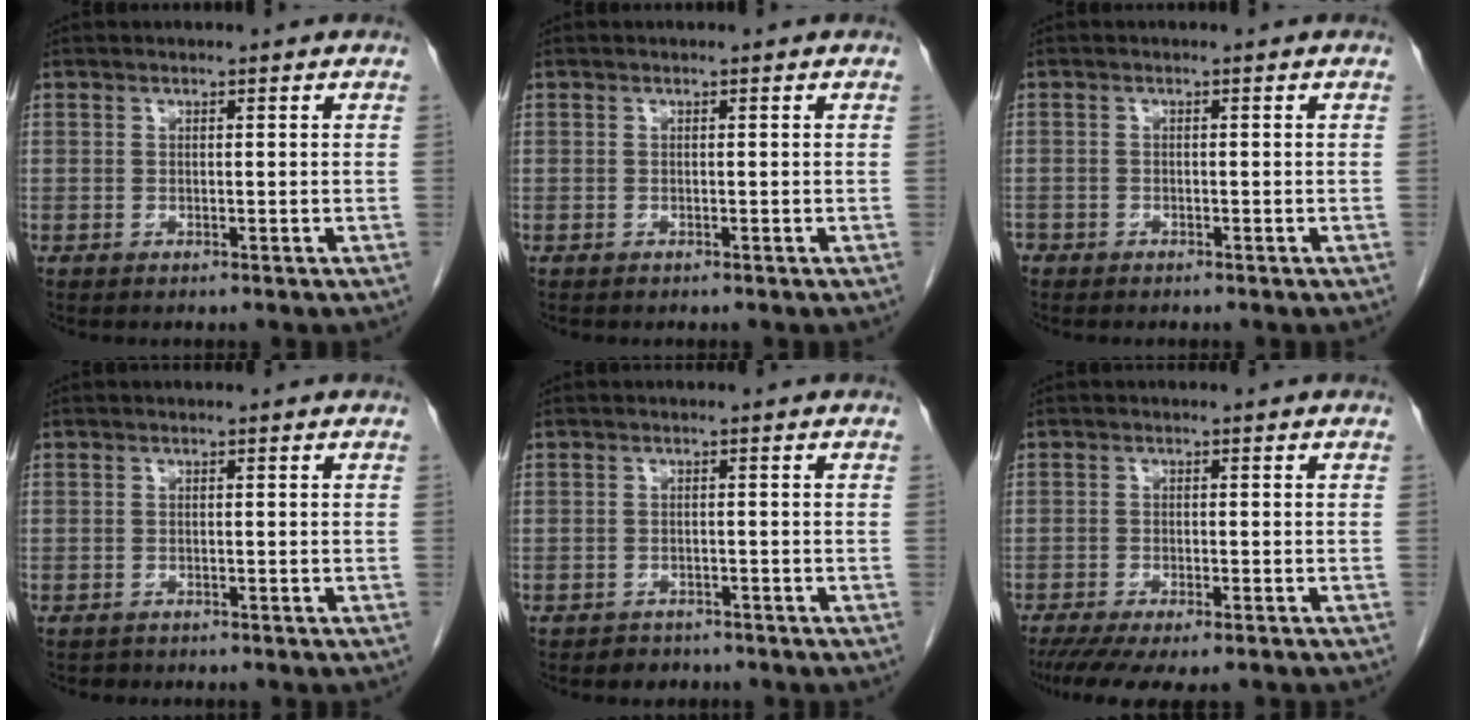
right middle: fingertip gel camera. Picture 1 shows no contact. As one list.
[{"total": 0.0}, {"total": 1.7, "force": [-1.4, 1.0, 0.4], "torque": [-0.012, -0.001, -0.024]}, {"total": 0.8, "force": [-0.7, 0.4, -0.1], "torque": [-0.008, 0.000, -0.013]}, {"total": 2.2, "force": [-1.7, 1.3, -0.1], "torque": [-0.011, 0.005, -0.027]}, {"total": 10.9, "force": [-8.7, 2.9, 5.9], "torque": [-0.098, -0.014, -0.125]}]